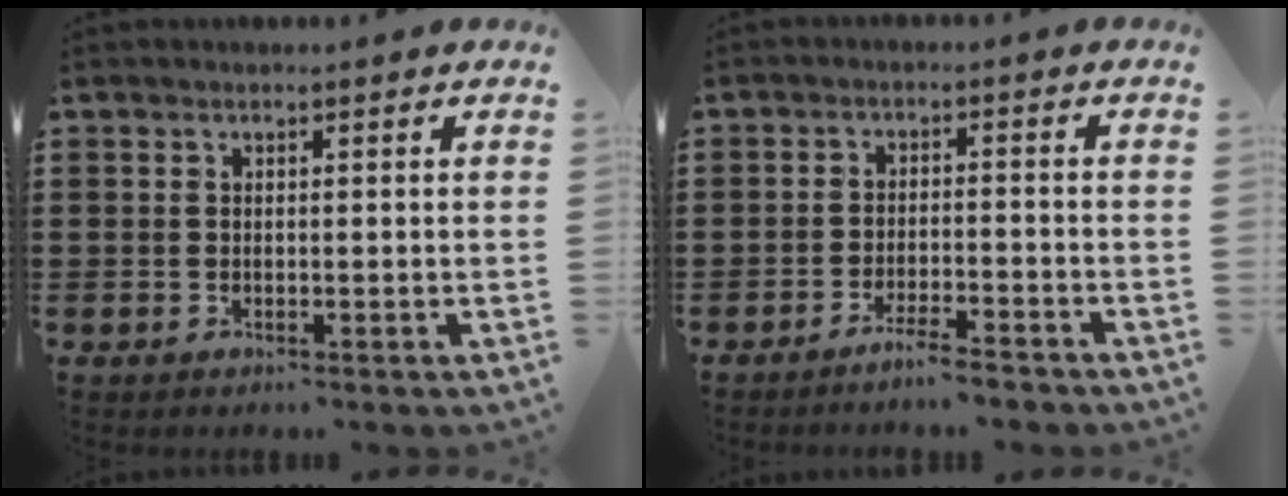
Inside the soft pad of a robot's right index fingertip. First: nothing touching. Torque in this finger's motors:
{"motor_torque": [1.28, 0.86, 0.02, 0.01]}